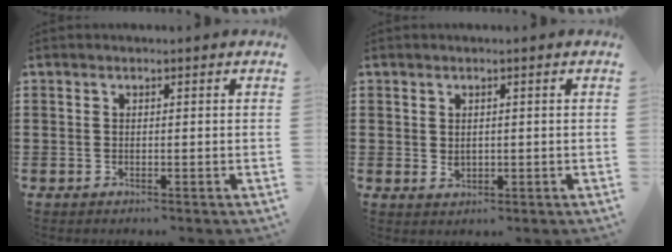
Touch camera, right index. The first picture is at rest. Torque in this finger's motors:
{"motor_torque": [0.00, 2.14, 0.15, 0.03]}